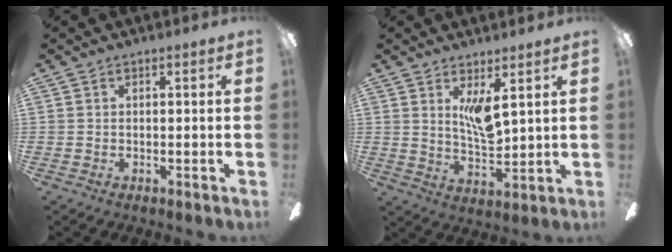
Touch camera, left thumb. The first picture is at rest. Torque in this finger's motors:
{"motor_torque": [0.04, -0.09, 0.62, -0.20, 0.06]}